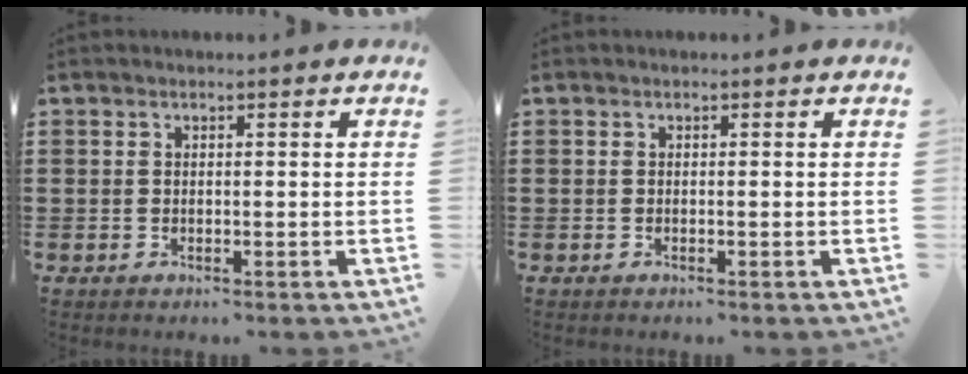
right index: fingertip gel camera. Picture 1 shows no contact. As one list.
[{"total": 0.0}]